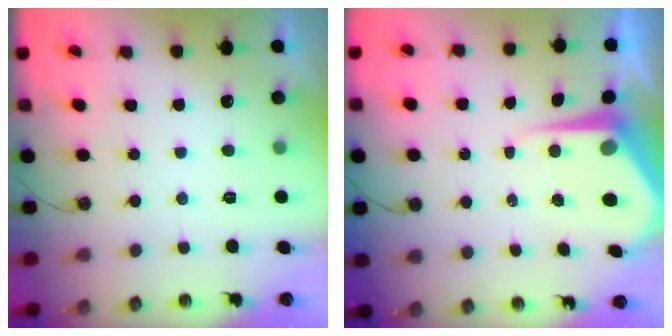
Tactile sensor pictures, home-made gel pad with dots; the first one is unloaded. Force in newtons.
{"total": 8.2, "press": 8.1, "slide": 0.6}